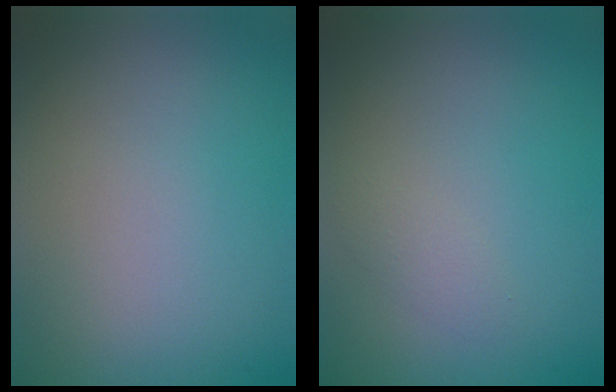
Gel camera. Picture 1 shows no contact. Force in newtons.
{"total": 1.0, "press": 1.0, "slide": 0.0}